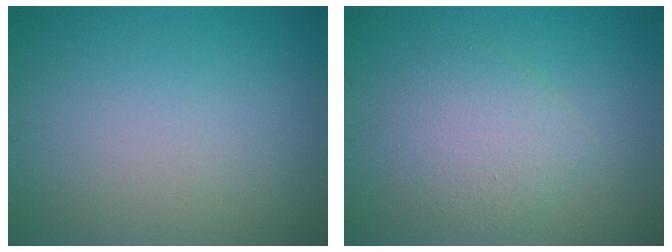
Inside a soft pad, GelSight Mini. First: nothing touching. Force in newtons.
{"total": 3.4, "press": 3.4, "slide": 0.3}